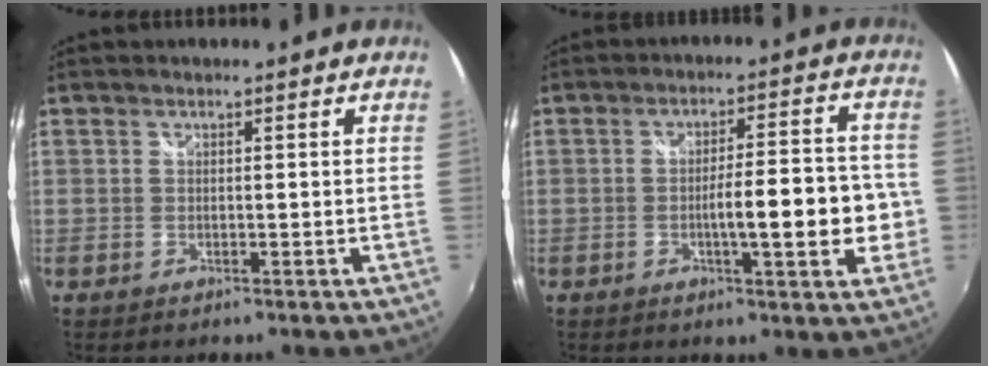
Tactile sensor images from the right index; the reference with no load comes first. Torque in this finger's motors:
{"motor_torque": [1.83, 0.31, 0.35, 0.05]}